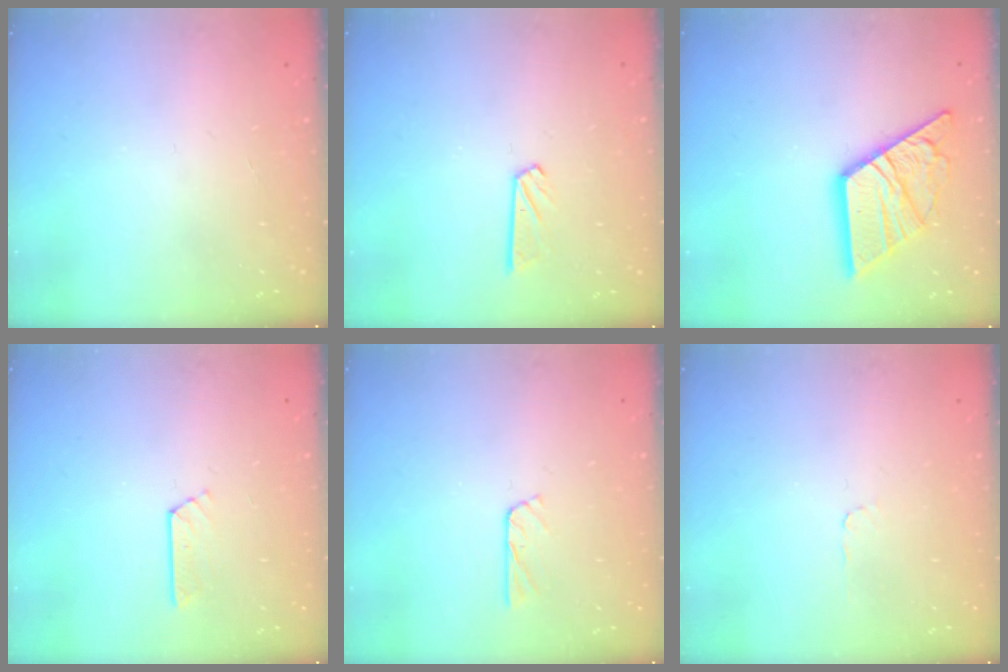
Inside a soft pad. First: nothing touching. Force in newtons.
{"total": 4.2, "press": 4.1, "slide": 0.3}
{"total": 17.2, "press": 17.1, "slide": 1.8}
{"total": 3.3, "press": 3.3, "slide": 0.4}
{"total": 2.8, "press": 2.8, "slide": 0.3}
{"total": 2.8, "press": 2.8, "slide": 0.4}